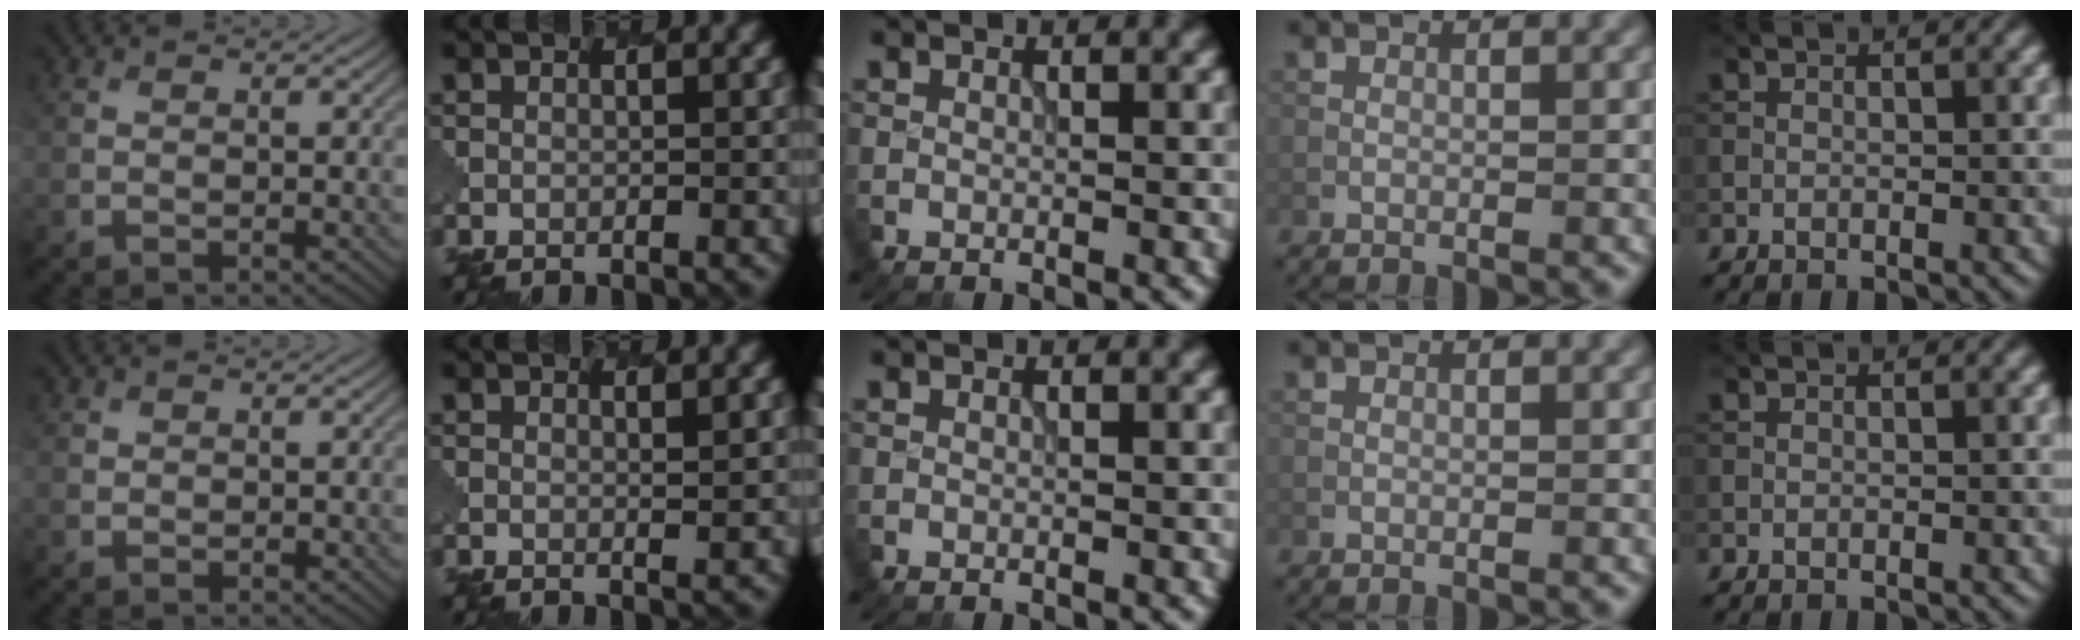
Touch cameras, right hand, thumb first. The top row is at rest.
{"thumb": {"total": 0.7, "force": [0.3, 0.6, 0.1], "torque": [0.001, -0.003, 0.006]}, "index": {"total": 1.1, "force": [0.8, 0.3, 0.8], "torque": [-0.007, -0.001, 0.011]}}